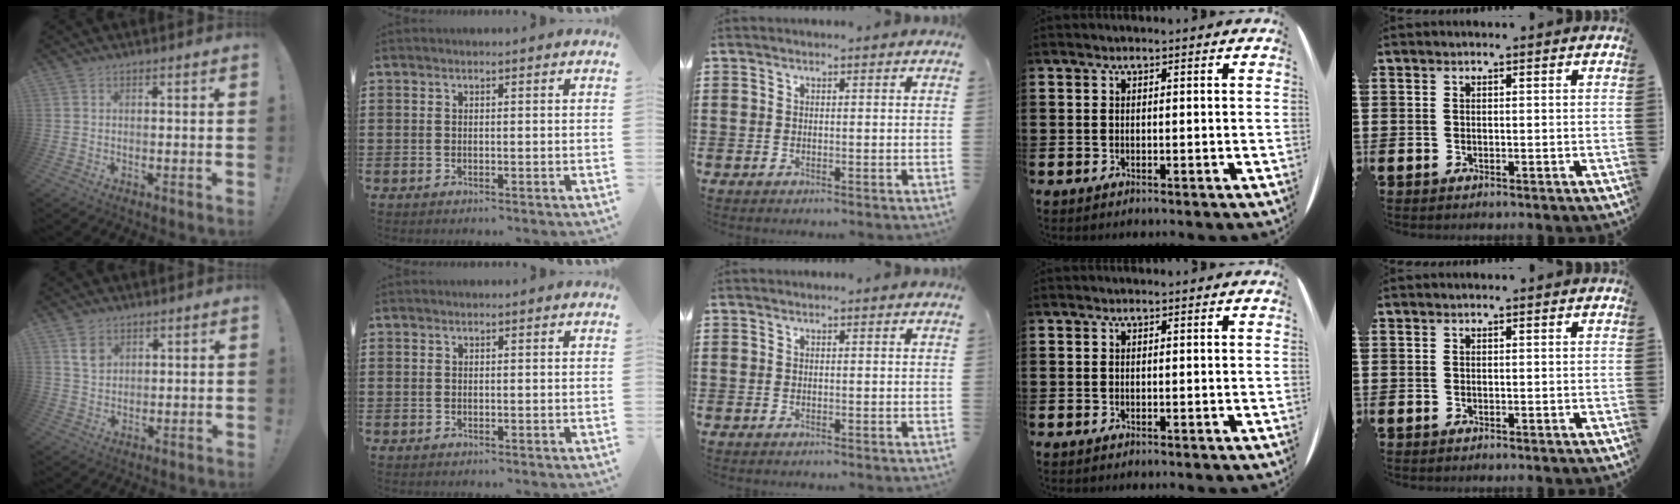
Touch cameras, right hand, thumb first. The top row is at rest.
{"thumb": {"total": 5.3, "force": [2.8, 3.9, 2.1], "torque": [-0.026, -0.009, 0.053]}}